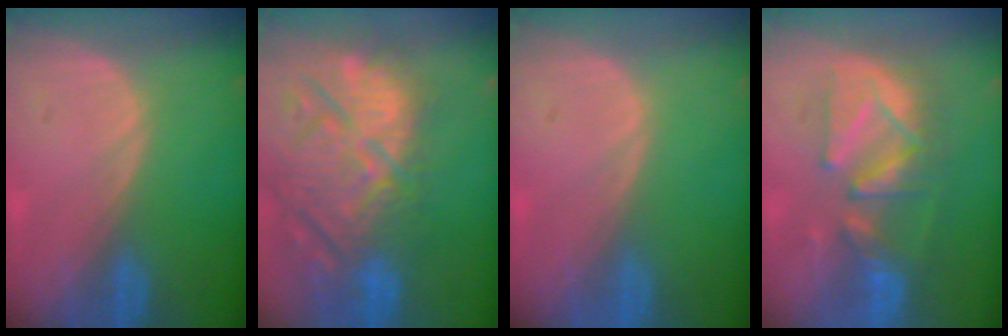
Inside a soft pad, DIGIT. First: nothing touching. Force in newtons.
{"total": 15.1, "press": 12.9, "slide": 7.8}
{"total": 0.0}
{"total": 9.0, "press": 9.0, "slide": 0.4}